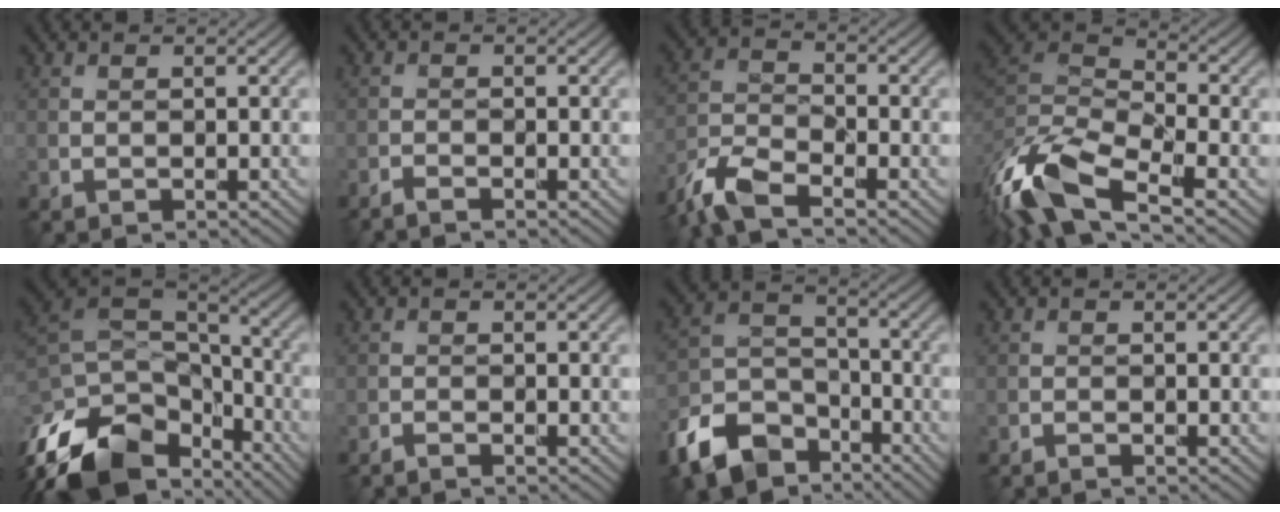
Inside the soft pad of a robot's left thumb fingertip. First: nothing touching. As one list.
[{"total": 1.3, "force": [-1.2, 0.0, 0.5], "torque": [-0.011, -0.002, -0.029]}, {"total": 6.9, "force": [-5.4, 1.8, 4.0], "torque": [-0.093, -0.010, -0.125]}, {"total": 14.1, "force": [-7.8, 5.6, 10.4], "torque": [-0.256, -0.017, -0.151]}, {"total": 17.7, "force": [-10.5, 9.8, 10.2], "torque": [-0.279, -0.035, -0.167]}, {"total": 1.0, "force": [-1.0, -0.1, 0.4], "torque": [-0.007, 0.000, -0.022]}, {"total": 11.7, "force": [-8.0, 6.6, 5.3], "torque": [-0.125, -0.020, -0.162]}, {"total": 0.7, "force": [-0.7, -0.1, 0.2], "torque": [-0.004, 0.002, -0.015]}]